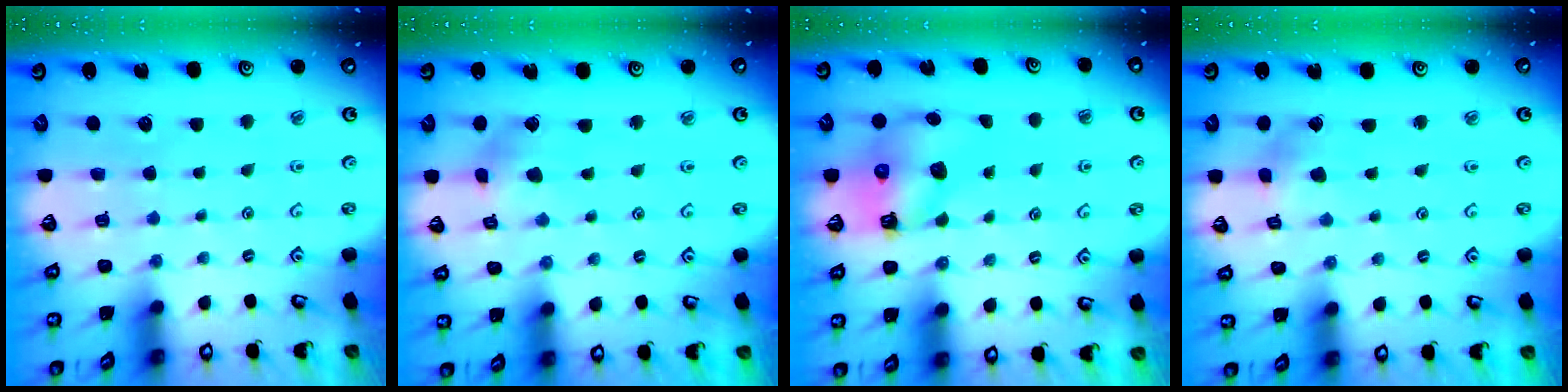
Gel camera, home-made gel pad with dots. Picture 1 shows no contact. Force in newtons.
{"total": 3.8, "press": 3.8, "slide": 0.4}
{"total": 6.7, "press": 6.6, "slide": 1.1}
{"total": 3.6, "press": 3.6, "slide": 0.6}